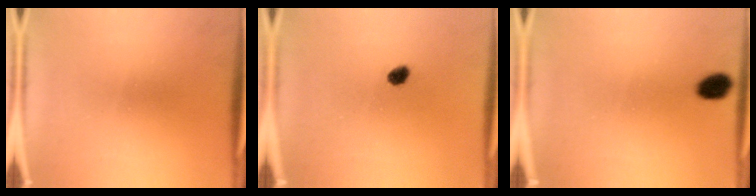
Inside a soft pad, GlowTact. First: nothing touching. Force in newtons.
{"total": 2.2}
{"total": 2.3}